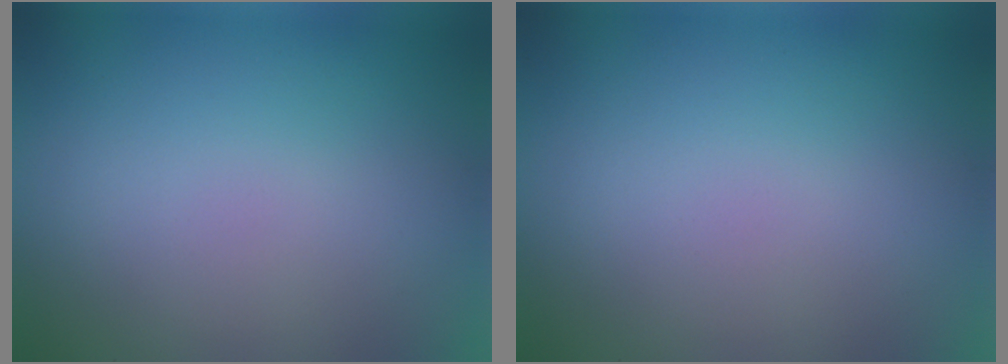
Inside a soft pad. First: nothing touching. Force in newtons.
{"total": 0.0}